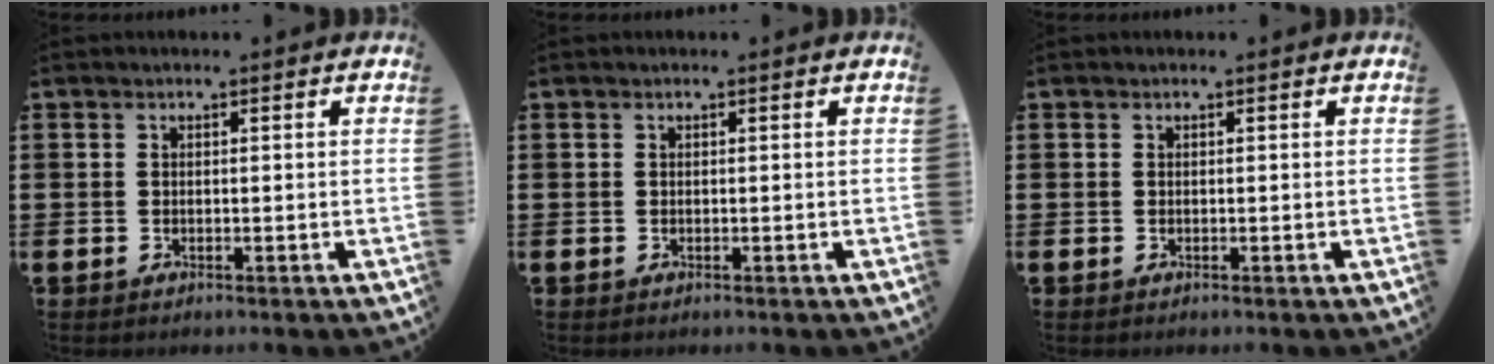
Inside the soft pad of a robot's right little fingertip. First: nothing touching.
{"total": 0.0}
{"total": 0.0}